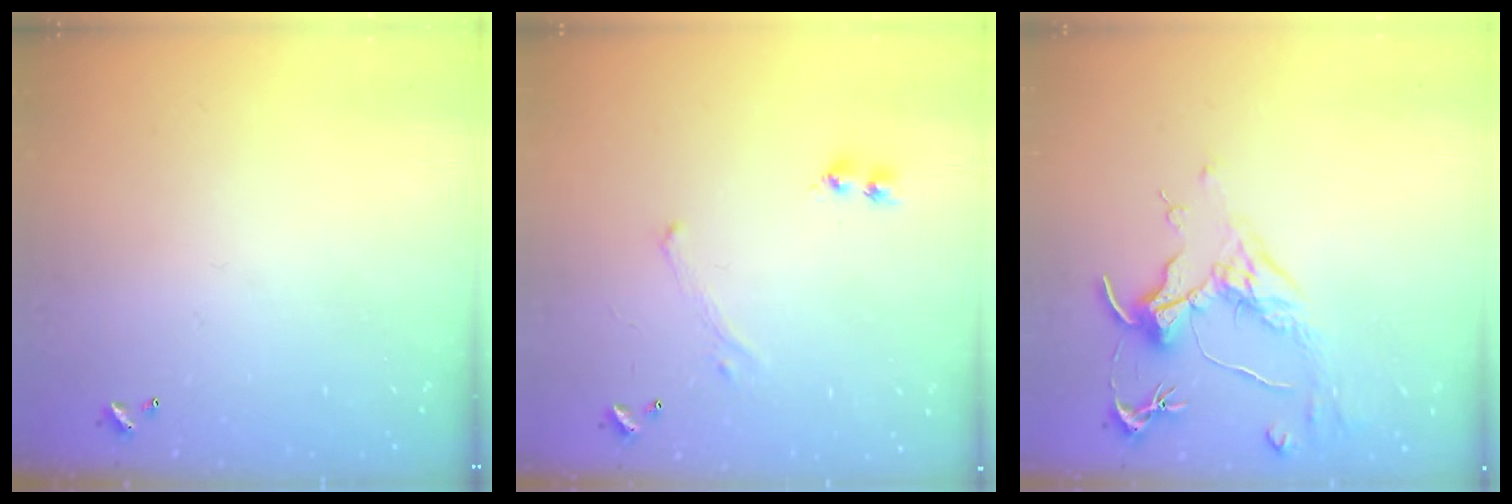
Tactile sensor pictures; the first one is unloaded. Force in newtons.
{"total": 0.0}
{"total": 1.7, "press": 1.5, "slide": 0.9}